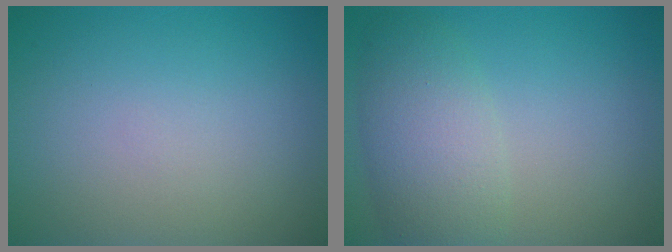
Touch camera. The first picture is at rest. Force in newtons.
{"total": 4.8, "press": 4.8, "slide": 0.2}